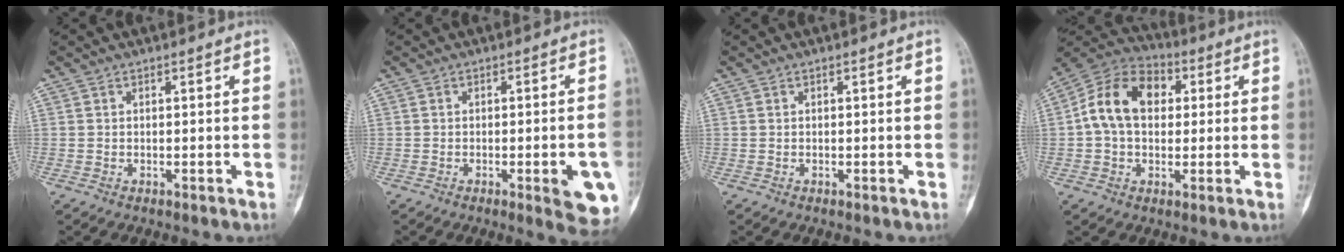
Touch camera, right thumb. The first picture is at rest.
{"total": 8.8, "force": [-2.9, 2.1, 8.0], "torque": [-0.083, 0.001, -0.030]}
{"total": 0.0}
{"total": 13.8, "force": [2.0, 9.8, 9.5], "torque": [-0.148, 0.028, 0.024]}